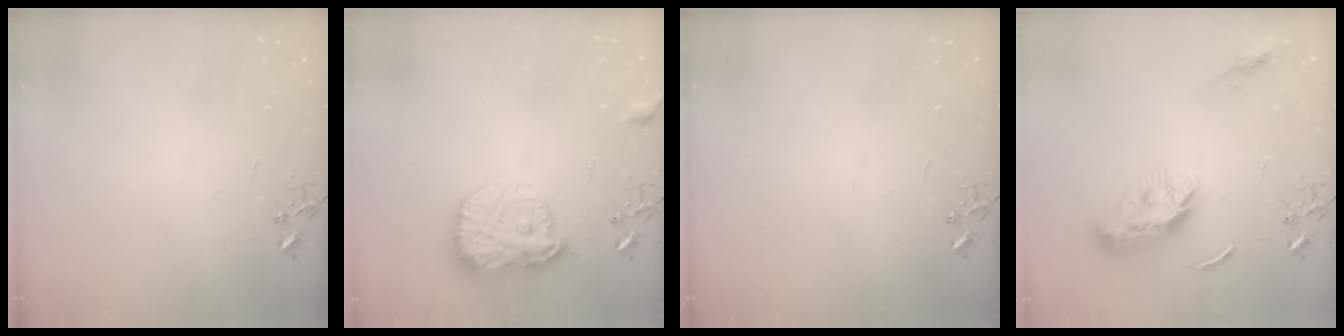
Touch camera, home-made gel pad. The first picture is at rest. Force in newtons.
{"total": 17.2, "press": 17.2, "slide": 1.1}
{"total": 0.0}
{"total": 11.0, "press": 11.0, "slide": 0.1}